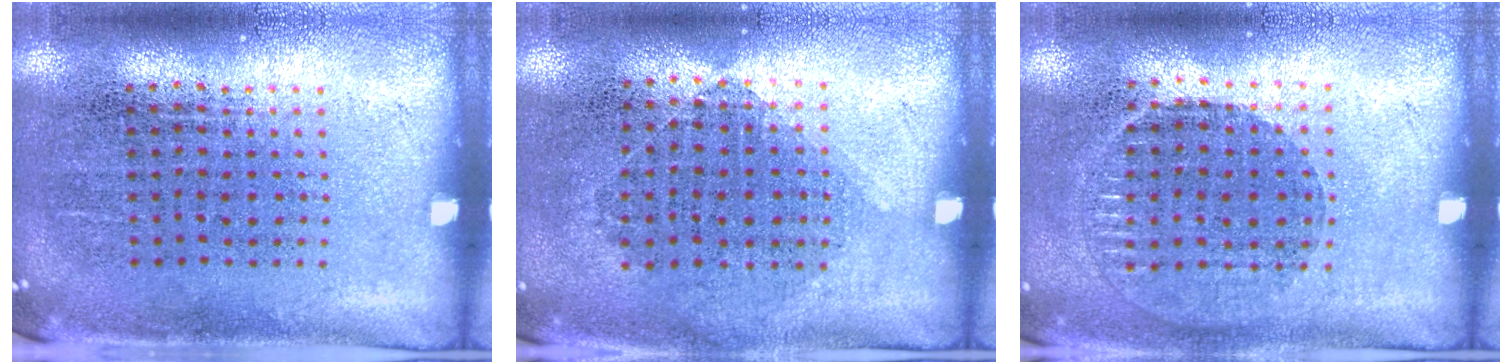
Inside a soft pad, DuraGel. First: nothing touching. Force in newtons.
{"total": 0.9, "press": 0.8, "slide": 0.4}
{"total": 1.0, "press": 0.9, "slide": 0.4}